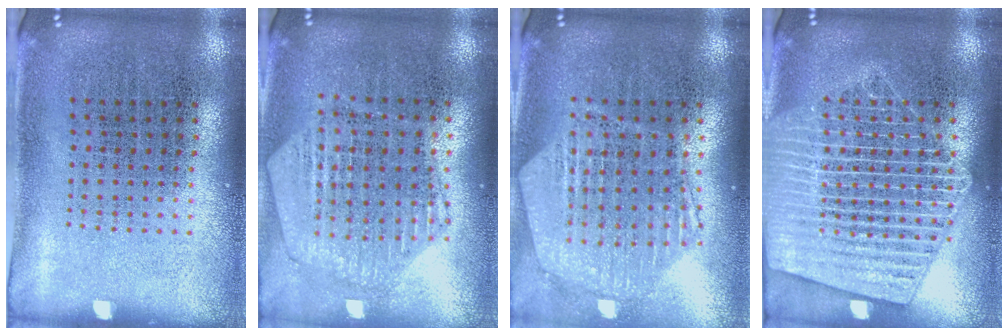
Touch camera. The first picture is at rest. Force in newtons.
{"total": 1.2, "press": 1.2, "slide": 0.2}
{"total": 1.2, "press": 1.1, "slide": 0.2}
{"total": 3.4, "press": 3.4, "slide": 0.4}